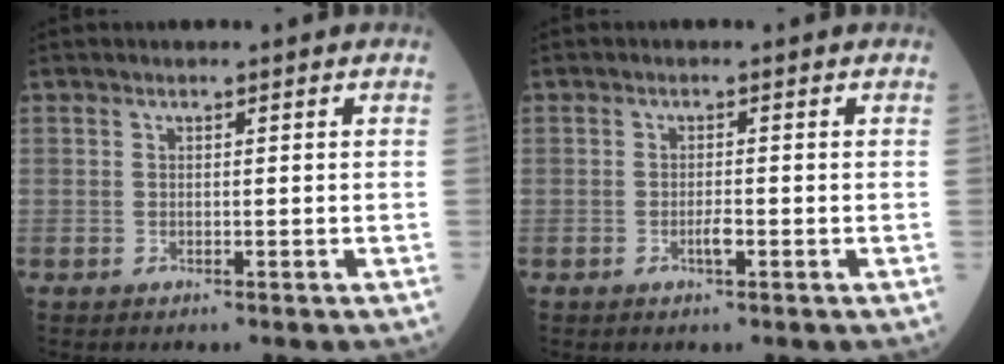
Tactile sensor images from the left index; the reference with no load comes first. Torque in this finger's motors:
{"motor_torque": [0.40, 0.23, 0.02, 0.01]}